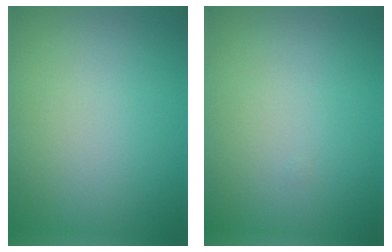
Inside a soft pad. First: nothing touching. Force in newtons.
{"total": 0.0}